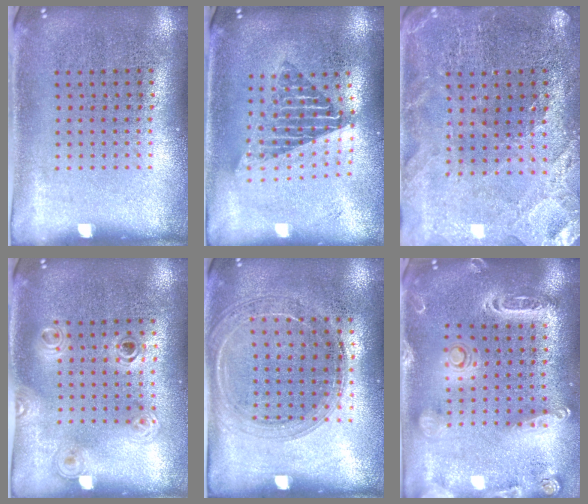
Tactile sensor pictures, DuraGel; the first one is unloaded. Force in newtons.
{"total": 1.7, "press": 1.4, "slide": 1.0}
{"total": 1.0, "press": 1.0, "slide": 0.1}
{"total": 1.2, "press": 1.1, "slide": 0.5}
{"total": 1.6, "press": 1.5, "slide": 0.2}
{"total": 2.3, "press": 2.1, "slide": 0.9}